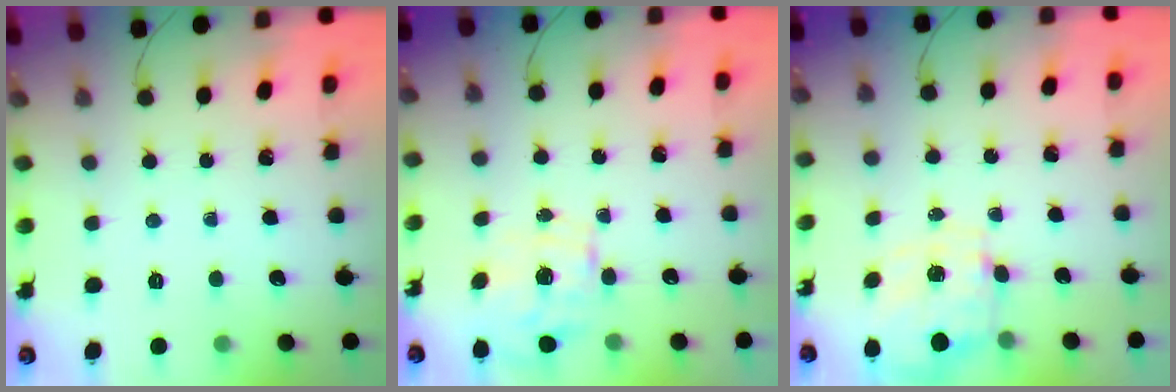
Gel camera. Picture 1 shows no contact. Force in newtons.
{"total": 1.6, "press": 1.4, "slide": 0.7}
{"total": 2.9, "press": 2.7, "slide": 1.1}